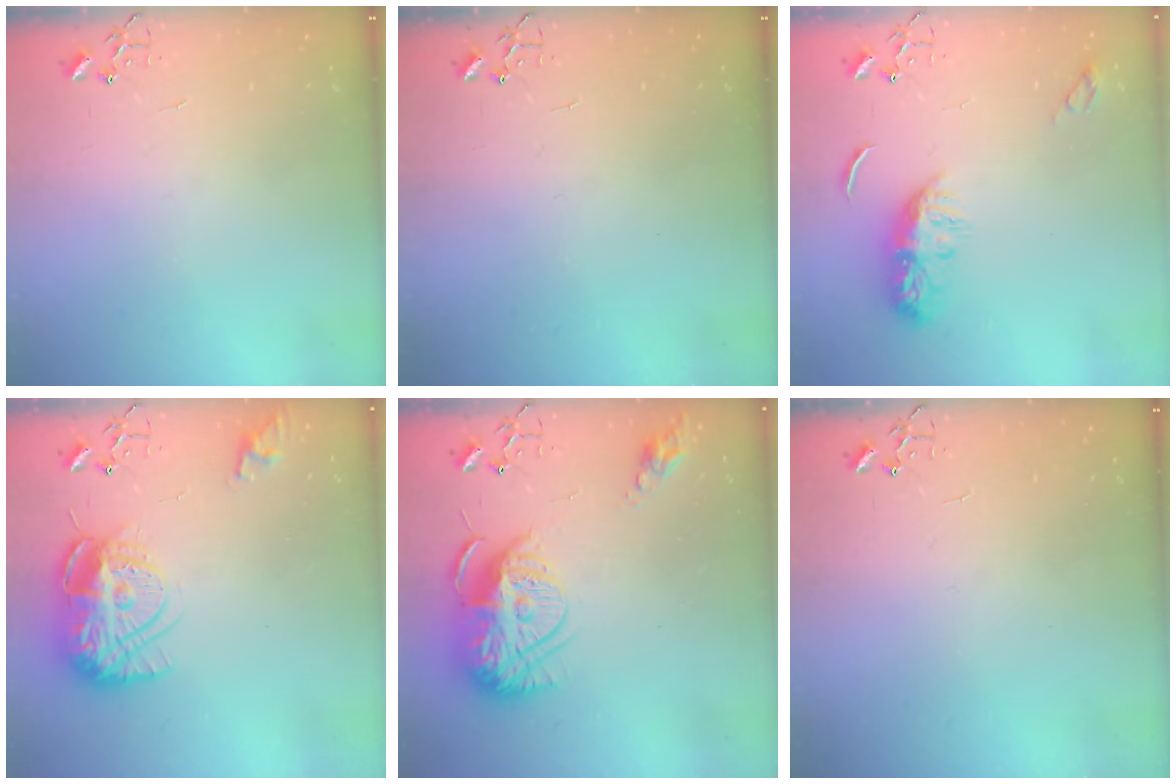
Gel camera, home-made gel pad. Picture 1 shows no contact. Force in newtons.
{"total": 0.0}
{"total": 8.9, "press": 8.9, "slide": 0.6}
{"total": 15.8, "press": 15.7, "slide": 1.4}
{"total": 15.8, "press": 15.8, "slide": 1.4}
{"total": 0.0}